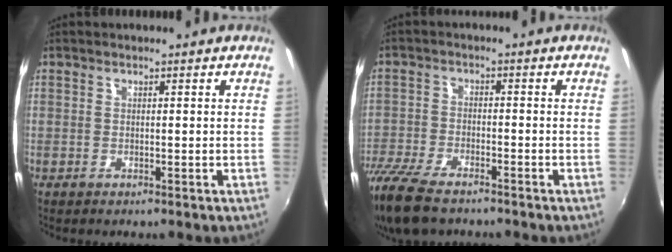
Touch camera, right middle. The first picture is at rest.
{"total": 13.5, "force": [-10.6, 4.5, 7.0], "torque": [-0.177, -0.043, -0.202]}